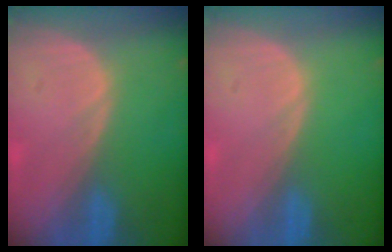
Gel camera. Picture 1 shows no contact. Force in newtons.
{"total": 0.0}